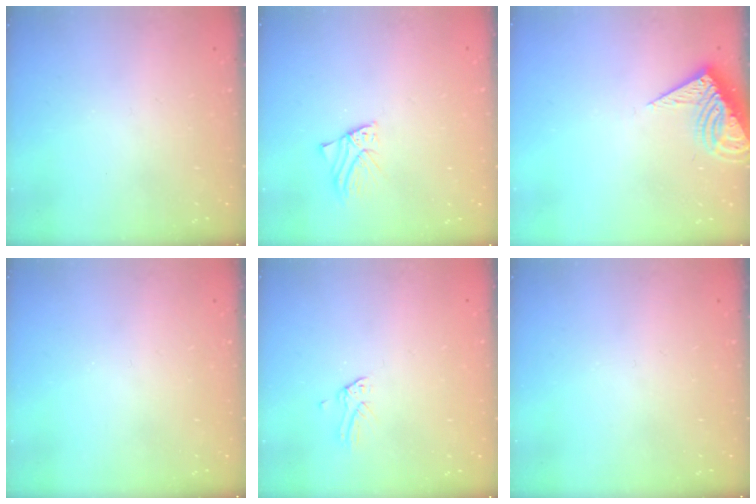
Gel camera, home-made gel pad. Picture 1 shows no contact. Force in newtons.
{"total": 2.1, "press": 2.1, "slide": 0.2}
{"total": 8.1, "press": 8.0, "slide": 0.8}
{"total": 0.0}
{"total": 0.0}
{"total": 0.0}